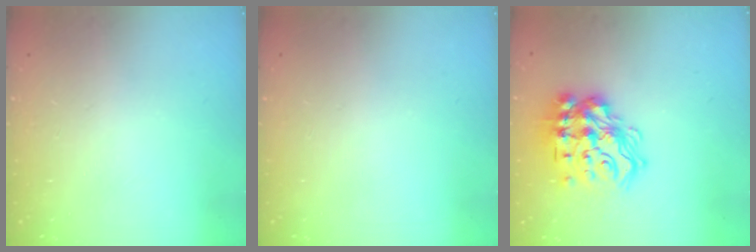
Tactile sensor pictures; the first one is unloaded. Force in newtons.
{"total": 0.0}
{"total": 19.1, "press": 18.8, "slide": 3.5}